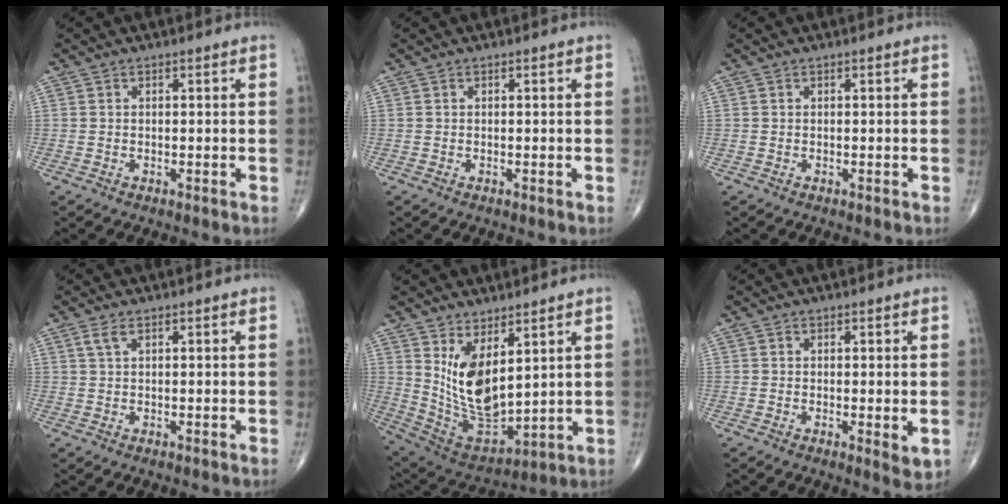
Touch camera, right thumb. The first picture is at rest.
{"total": 0.0}
{"total": 0.0}
{"total": 2.1, "force": [1.1, 0.9, 1.5], "torque": [-0.037, 0.007, 0.028]}
{"total": 13.3, "force": [4.7, 6.4, 10.7], "torque": [-0.179, -0.038, 0.114]}
{"total": 2.9, "force": [-0.3, 0.9, 2.7], "torque": [-0.039, -0.010, -0.005]}